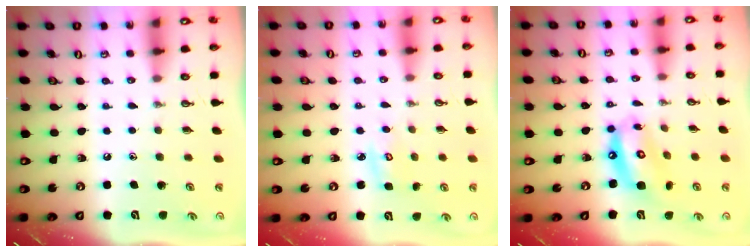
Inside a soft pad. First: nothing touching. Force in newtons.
{"total": 2.9, "press": 2.9, "slide": 0.1}
{"total": 12.5, "press": 12.4, "slide": 1.4}